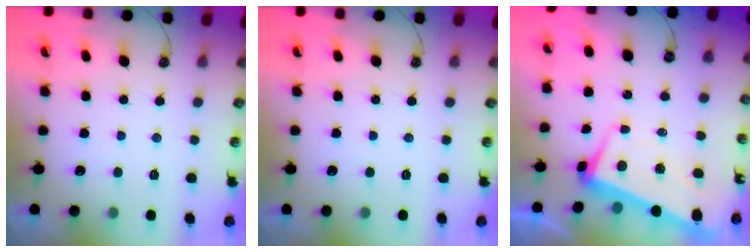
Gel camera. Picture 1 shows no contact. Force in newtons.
{"total": 0.0}
{"total": 2.1, "press": 0.6, "slide": 2.0}